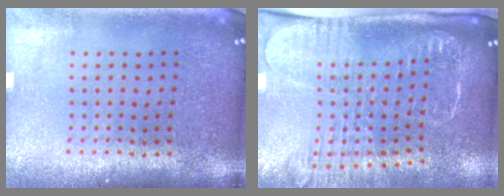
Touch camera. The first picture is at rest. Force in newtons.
{"total": 2.7, "press": 2.1, "slide": 1.7}